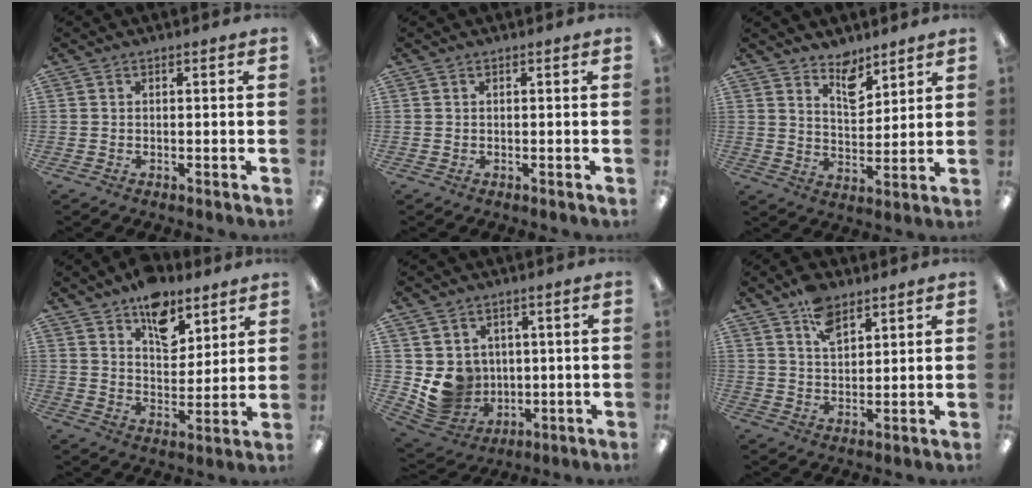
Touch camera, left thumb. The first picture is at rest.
{"total": 0.0}
{"total": 7.2, "force": [5.9, 3.3, 2.5], "torque": [-0.020, -0.040, 0.102]}
{"total": 12.1, "force": [8.3, 6.8, 5.6], "torque": [-0.065, -0.047, 0.145]}
{"total": 8.8, "force": [1.4, 8.5, 2.0], "torque": [-0.053, -0.012, 0.041]}
{"total": 7.4, "force": [4.9, 3.9, 3.9], "torque": [-0.066, -0.016, 0.088]}